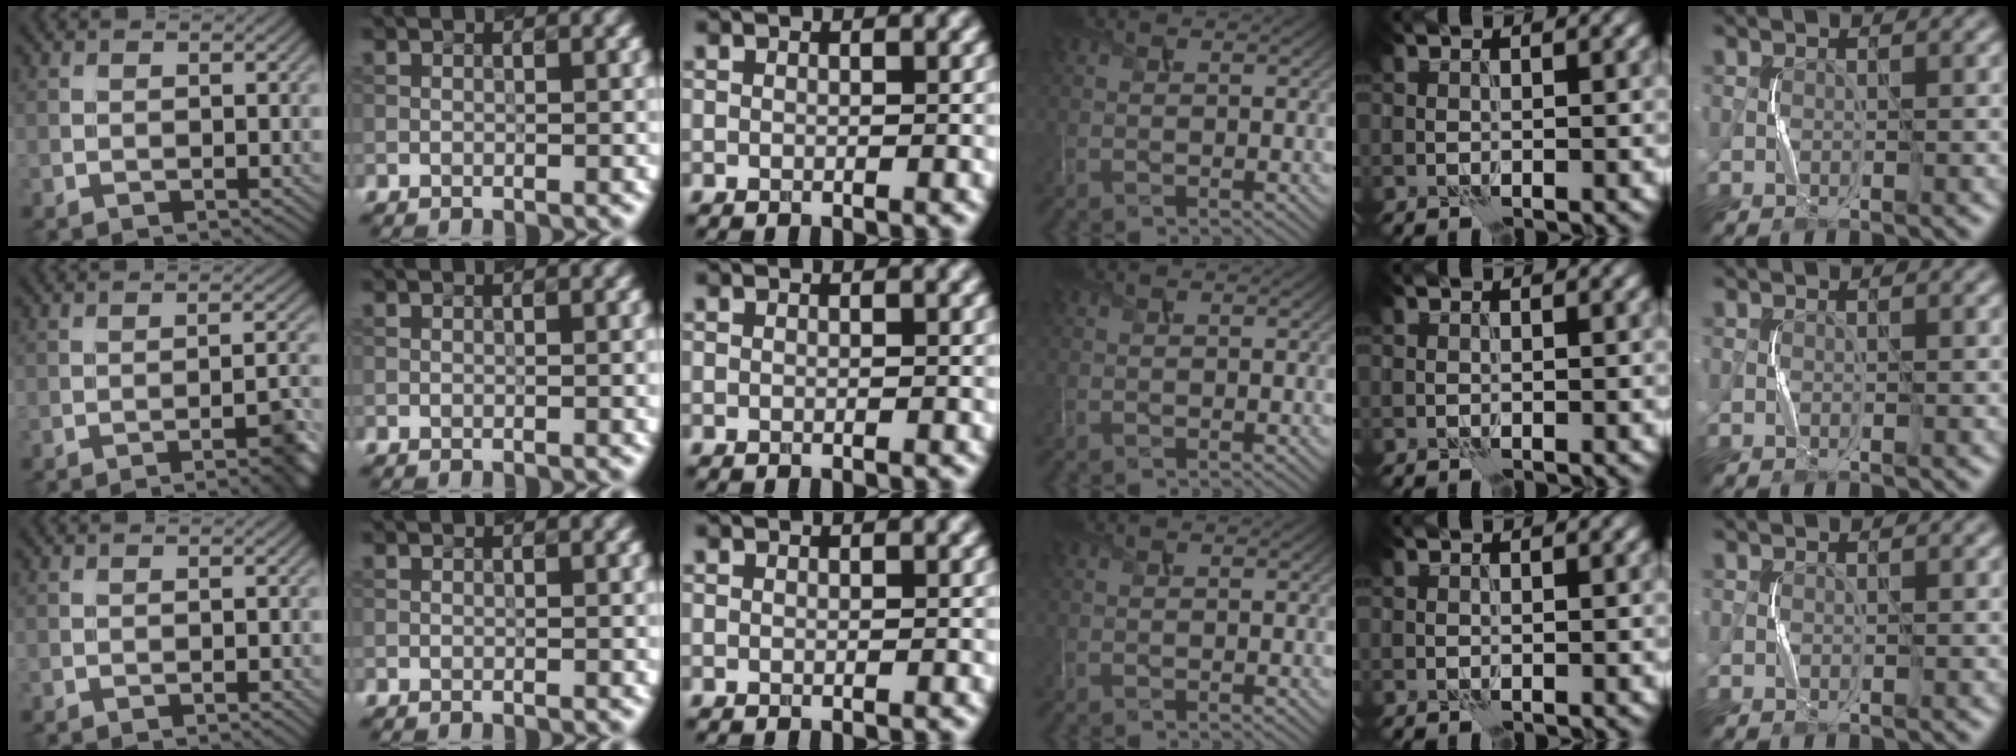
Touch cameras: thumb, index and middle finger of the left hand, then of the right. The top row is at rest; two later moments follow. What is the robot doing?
{"motion": "squeeze", "object": "paper clamp"}